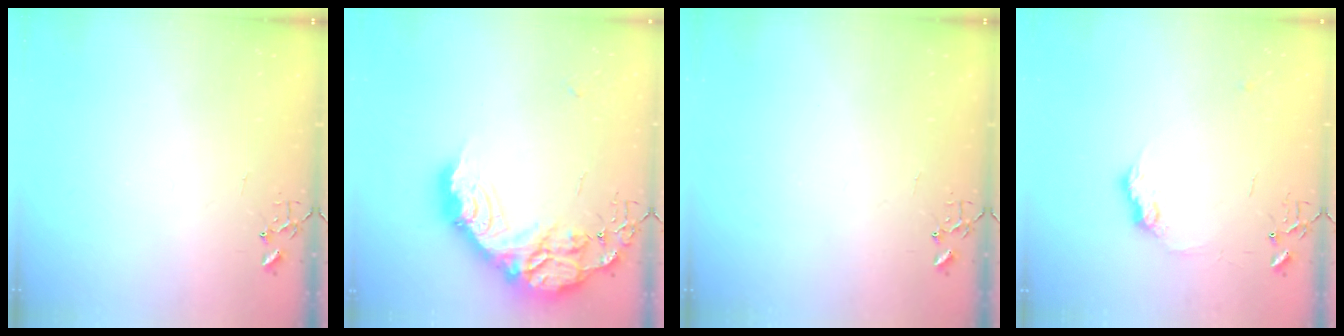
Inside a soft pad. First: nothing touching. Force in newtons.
{"total": 24.7, "press": 24.6, "slide": 2.0}
{"total": 0.0}
{"total": 9.4, "press": 9.3, "slide": 0.5}